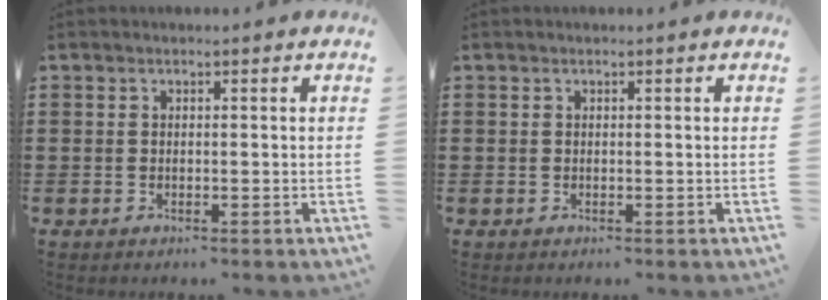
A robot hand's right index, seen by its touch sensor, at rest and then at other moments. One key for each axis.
{"total": 0.0}